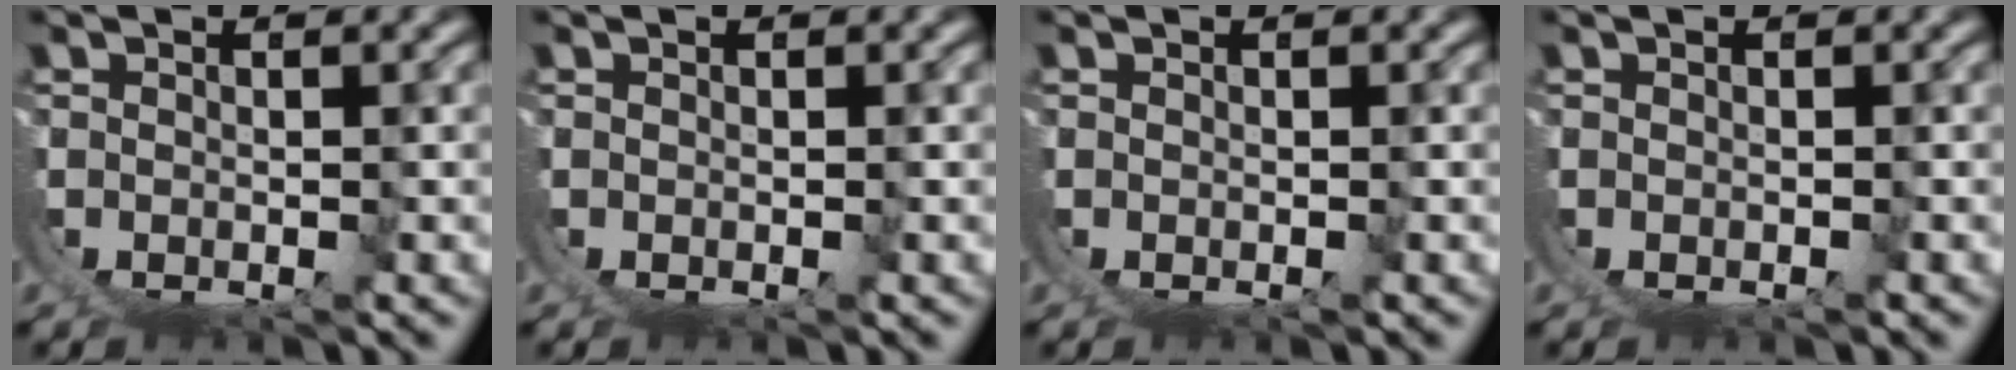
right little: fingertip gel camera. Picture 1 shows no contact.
{"total": 0.0}
{"total": 0.0}
{"total": 0.0}